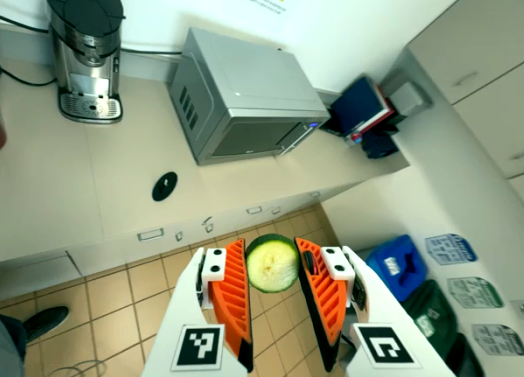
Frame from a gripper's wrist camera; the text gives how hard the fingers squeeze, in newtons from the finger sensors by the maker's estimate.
{"total": 8.2, "left": 8.0, "right": 8.5}